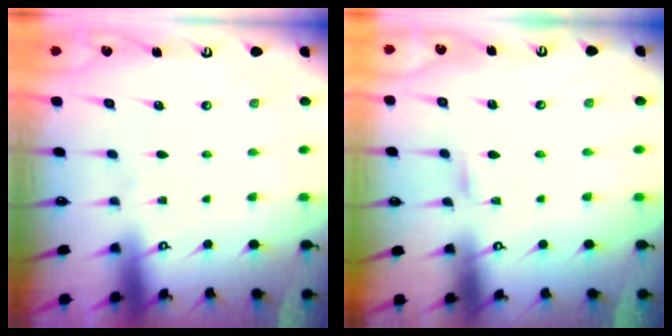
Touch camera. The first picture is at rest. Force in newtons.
{"total": 1.8, "press": 1.8, "slide": 0.2}